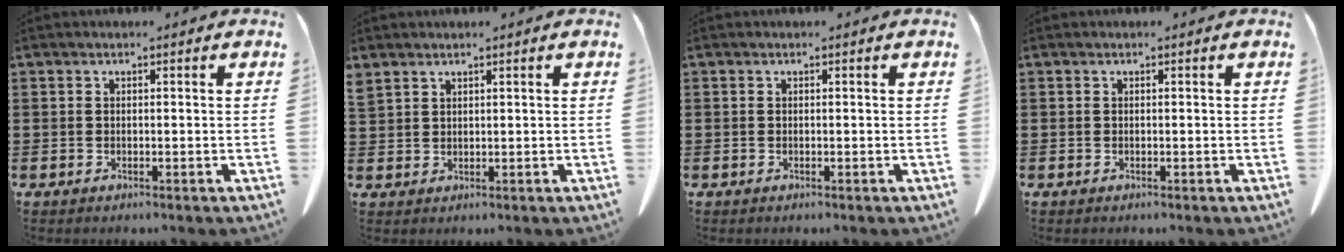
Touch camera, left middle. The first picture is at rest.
{"total": 1.6, "force": [1.5, 0.5, 0.2], "torque": [-0.008, -0.001, 0.032]}
{"total": 0.0}
{"total": 0.0}